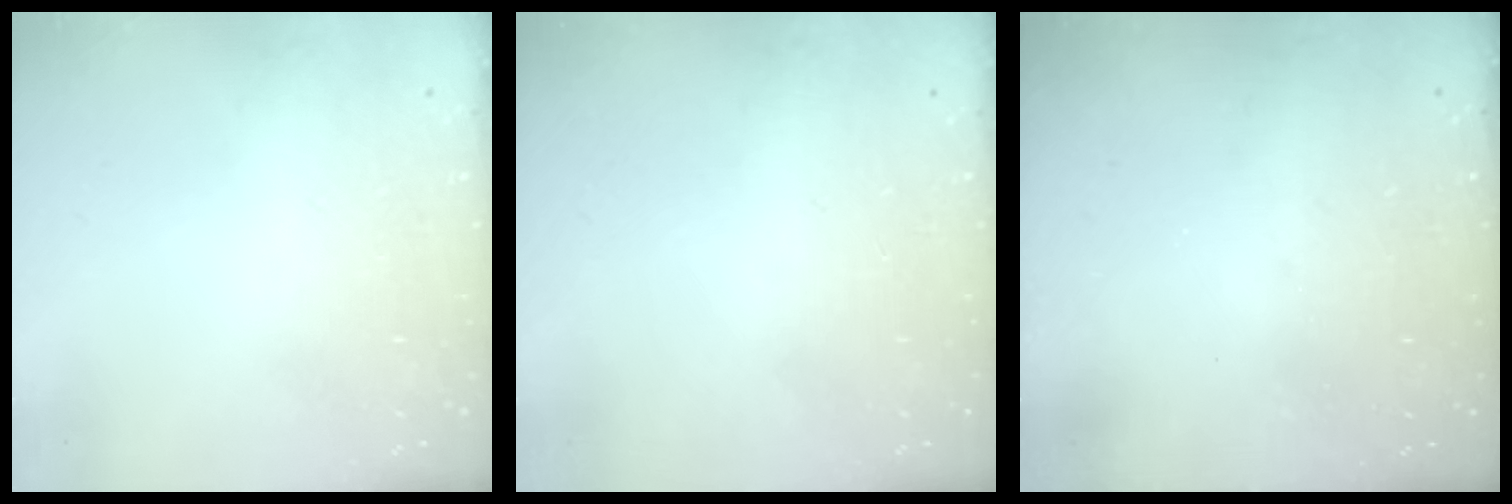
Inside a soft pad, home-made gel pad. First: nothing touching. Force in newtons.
{"total": 0.0}
{"total": 3.0, "press": 3.0, "slide": 0.1}